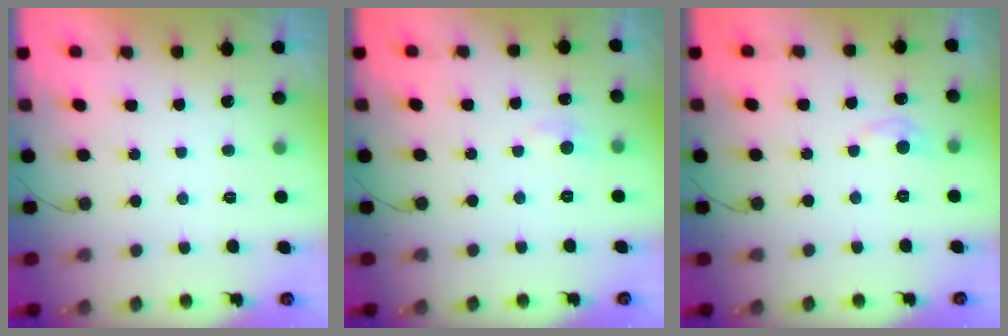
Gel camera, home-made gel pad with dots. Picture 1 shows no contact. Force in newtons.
{"total": 5.3, "press": 5.2, "slide": 0.7}
{"total": 4.5, "press": 4.4, "slide": 0.6}